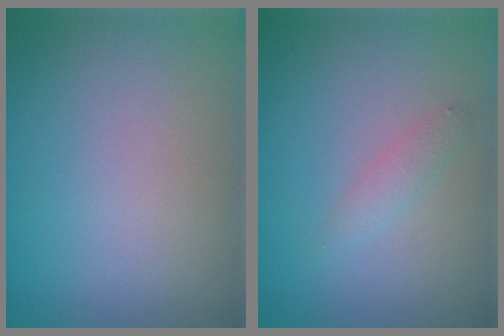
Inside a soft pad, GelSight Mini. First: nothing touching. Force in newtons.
{"total": 1.3, "press": 1.3, "slide": 0.0}